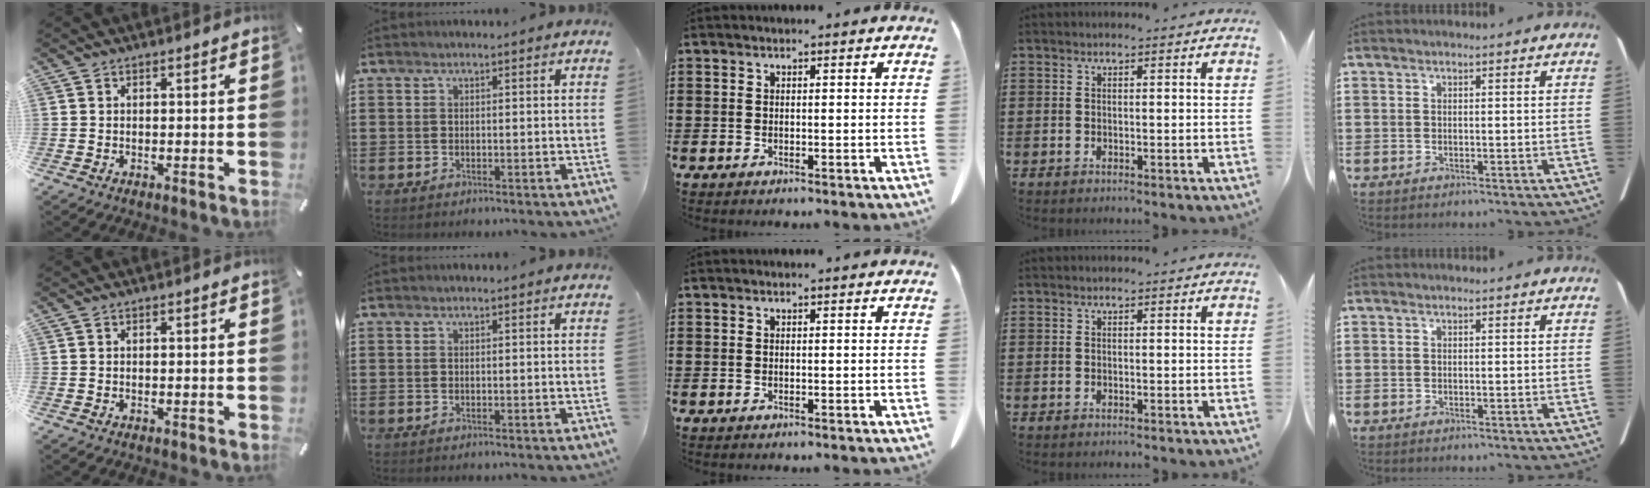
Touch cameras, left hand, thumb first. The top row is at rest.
{}